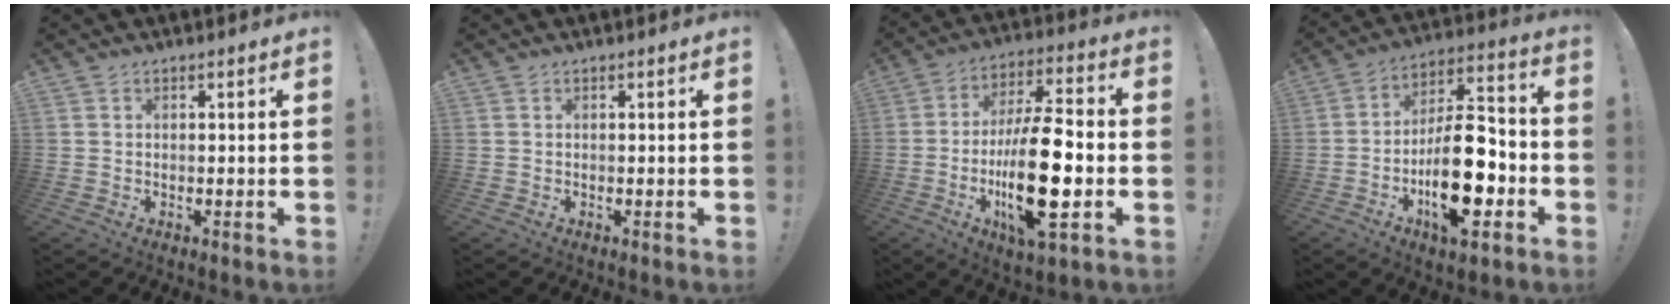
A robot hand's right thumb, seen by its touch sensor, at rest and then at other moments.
{"total": 0.0}
{"total": 21.5, "force": [-4.1, 6.8, 20.0], "torque": [-0.369, 0.002, -0.068]}
{"total": 20.0, "force": [-6.6, 8.9, 16.6], "torque": [-0.278, 0.034, -0.102]}